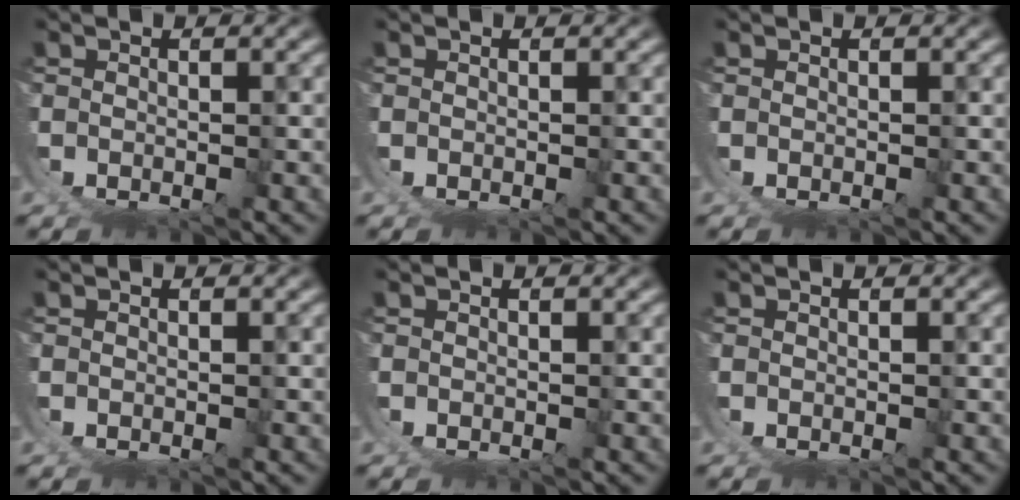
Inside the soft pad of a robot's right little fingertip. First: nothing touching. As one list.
[{"total": 0.0}, {"total": 0.0}, {"total": 0.0}, {"total": 0.0}, {"total": 0.0}]